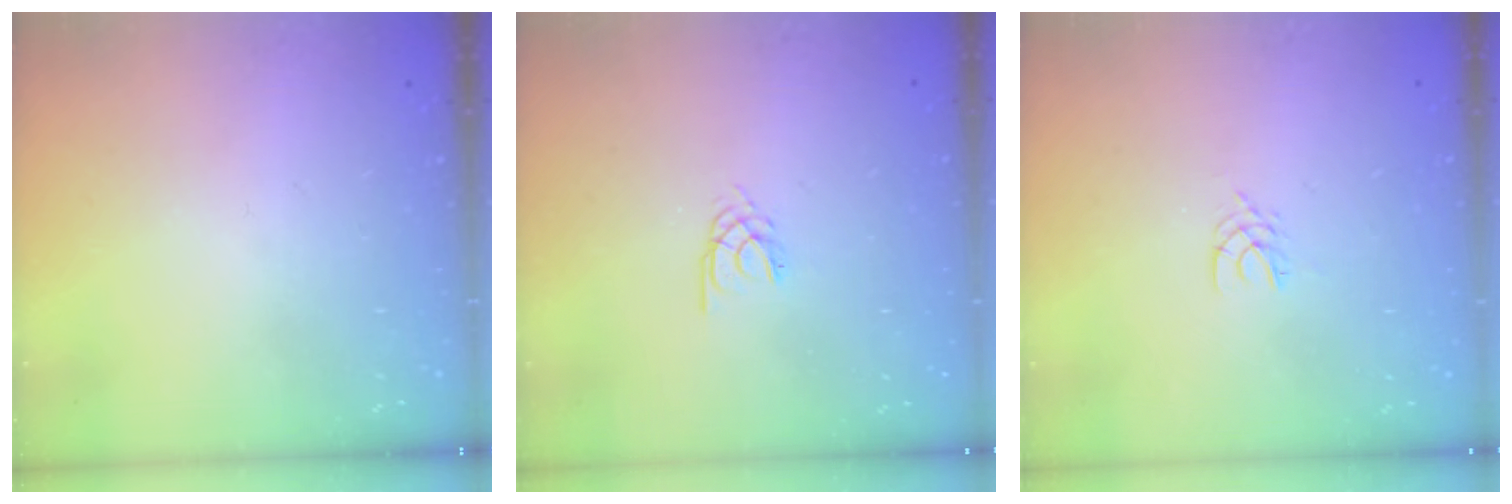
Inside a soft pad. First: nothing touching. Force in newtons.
{"total": 2.1, "press": 2.0, "slide": 0.4}
{"total": 2.5, "press": 2.5, "slide": 0.3}